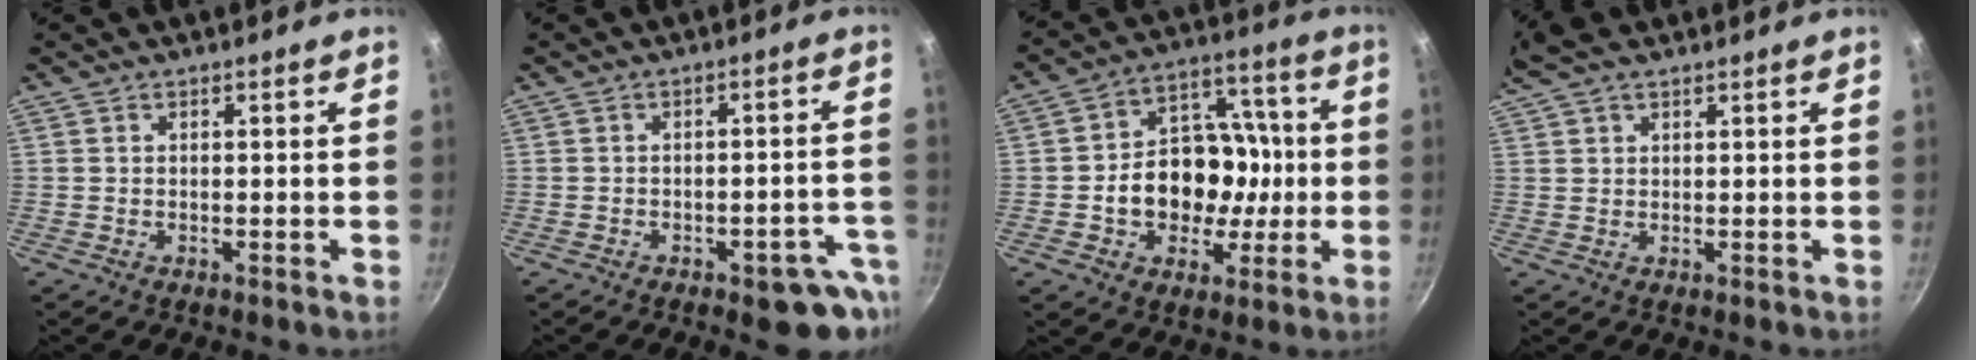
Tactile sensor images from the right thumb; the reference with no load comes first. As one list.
[{"total": 8.8, "force": [-4.8, 3.8, 6.4], "torque": [-0.028, 0.038, -0.052]}, {"total": 16.9, "force": [-2.0, 13.1, 10.5], "torque": [-0.128, 0.042, -0.032]}, {"total": 6.1, "force": [4.1, 2.6, 3.7], "torque": [-0.071, 0.015, 0.076]}]